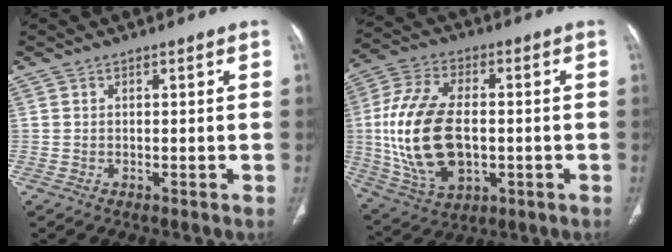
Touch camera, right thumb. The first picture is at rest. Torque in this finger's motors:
{"motor_torque": [-0.16, 1.30, 2.33, 0.13, 0.64]}